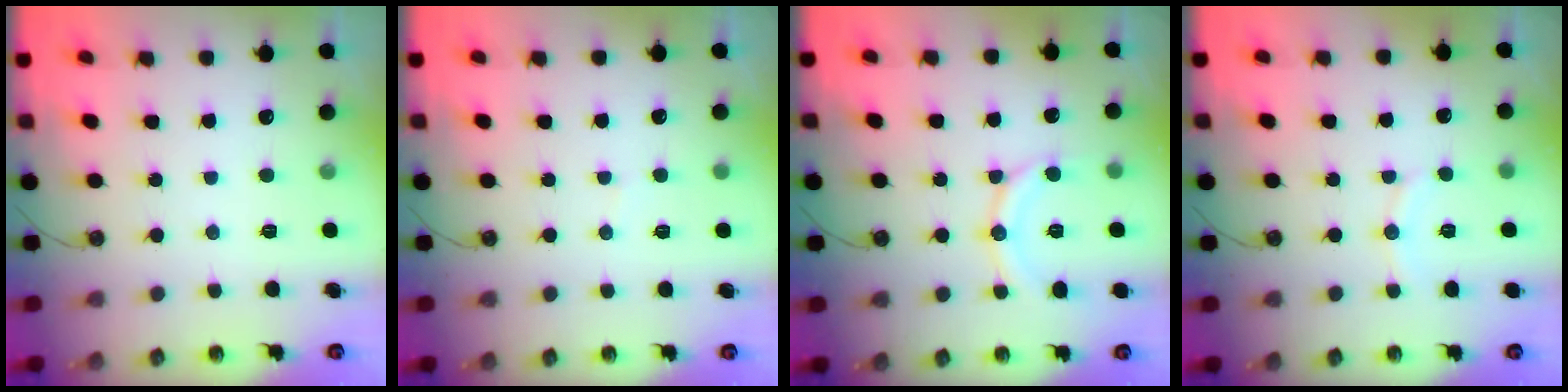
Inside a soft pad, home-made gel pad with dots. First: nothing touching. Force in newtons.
{"total": 3.0, "press": 3.0, "slide": 0.2}
{"total": 11.3, "press": 11.3, "slide": 0.8}
{"total": 6.1, "press": 6.1, "slide": 0.1}